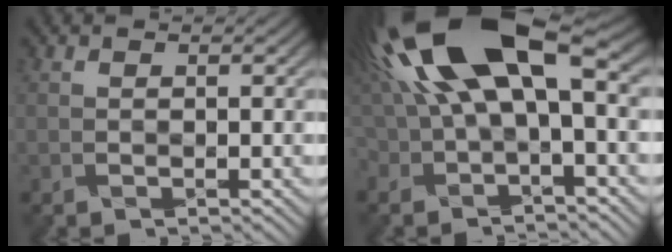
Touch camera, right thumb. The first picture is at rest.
{"total": 15.6, "force": [4.0, 6.0, 13.9], "torque": [-0.291, 0.018, 0.073]}